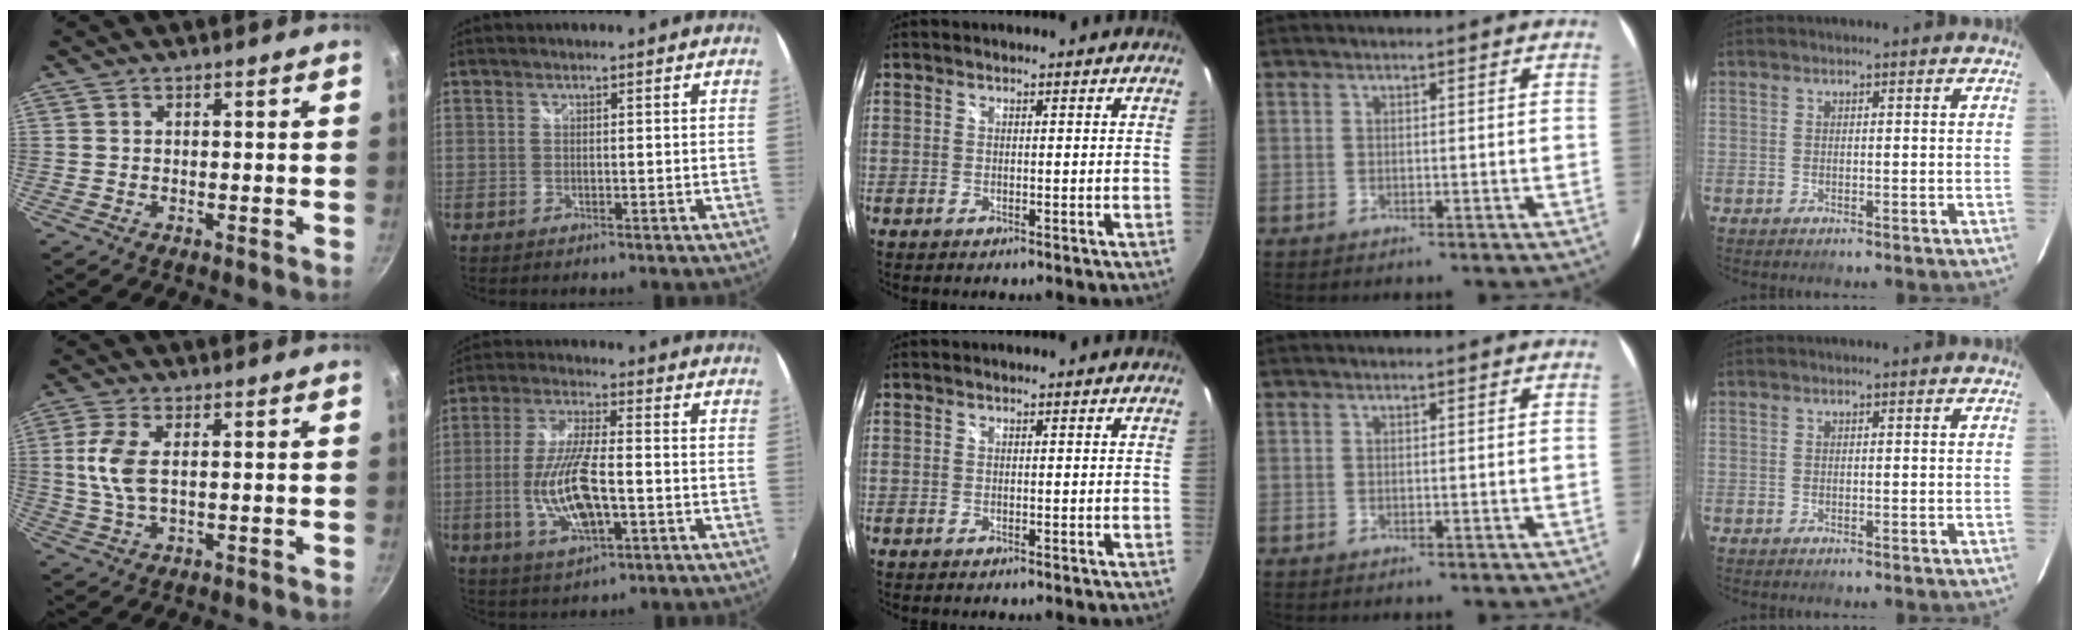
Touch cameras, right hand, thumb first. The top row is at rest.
{"thumb": {"total": 7.0, "force": [1.0, 3.3, 6.1], "torque": [-0.136, 0.004, 0.019]}, "index": {"total": 12.9, "force": [-3.0, 4.2, 11.8], "torque": [-0.240, -0.010, -0.053]}}